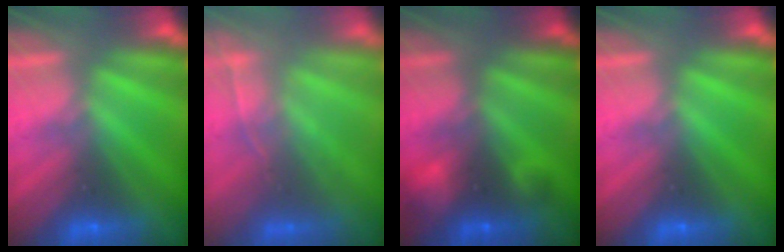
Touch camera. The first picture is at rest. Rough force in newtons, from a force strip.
{"total": 1.8}
{"total": 2.3}
{"total": 0.0}